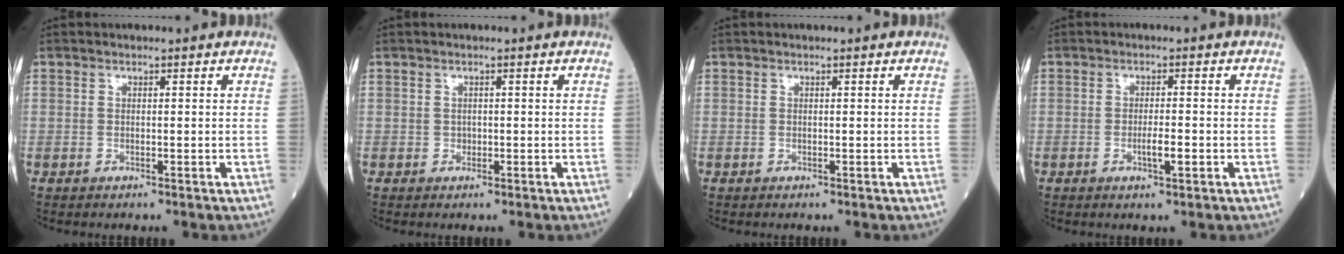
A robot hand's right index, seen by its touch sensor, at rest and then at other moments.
{"total": 0.6, "force": [-0.1, 0.5, 0.2], "torque": [0.000, 0.003, -0.003]}
{"total": 0.0}
{"total": 2.6, "force": [-0.8, 0.3, 2.4], "torque": [-0.043, 0.000, -0.012]}